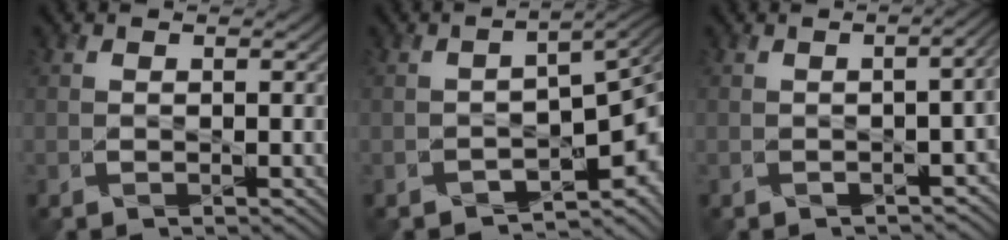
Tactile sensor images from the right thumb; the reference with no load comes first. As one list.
[{"total": 8.3, "force": [-3.7, 3.9, 6.3], "torque": [-0.080, -0.027, -0.051]}, {"total": 4.0, "force": [-1.1, 1.5, 3.5], "torque": [-0.039, -0.006, -0.009]}]